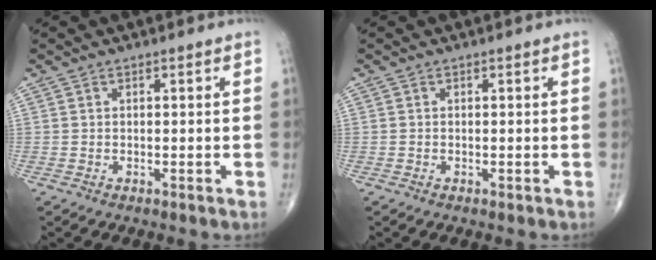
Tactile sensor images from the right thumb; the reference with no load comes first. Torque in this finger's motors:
{"motor_torque": [-0.20, 0.02, -0.19, -0.10, 0.01]}